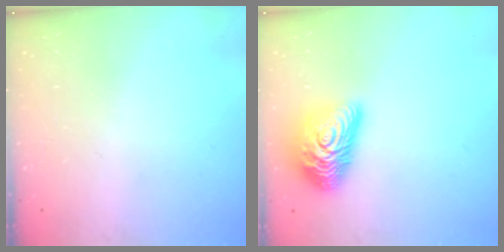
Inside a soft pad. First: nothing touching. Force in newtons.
{"total": 17.1, "press": 17.1, "slide": 1.1}